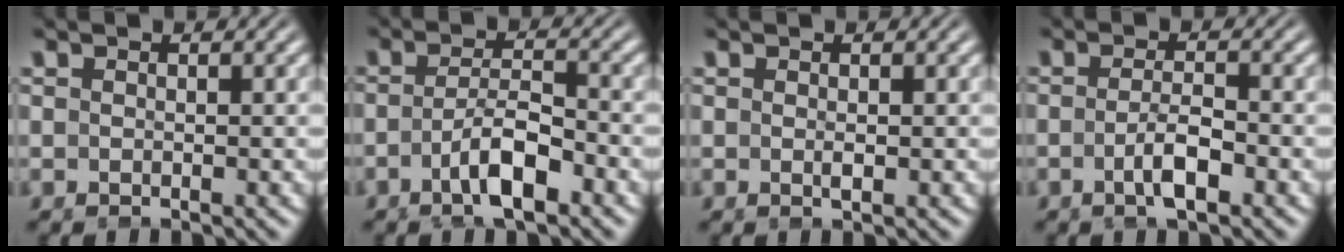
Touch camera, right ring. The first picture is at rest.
{"total": 3.8, "force": [-1.5, 1.1, 3.3], "torque": [-0.055, -0.017, -0.014]}
{"total": 0.7, "force": [0.3, 0.2, 0.7], "torque": [-0.015, -0.003, 0.009]}
{"total": 2.2, "force": [-0.9, -0.4, 2.0], "torque": [-0.032, -0.010, -0.006]}